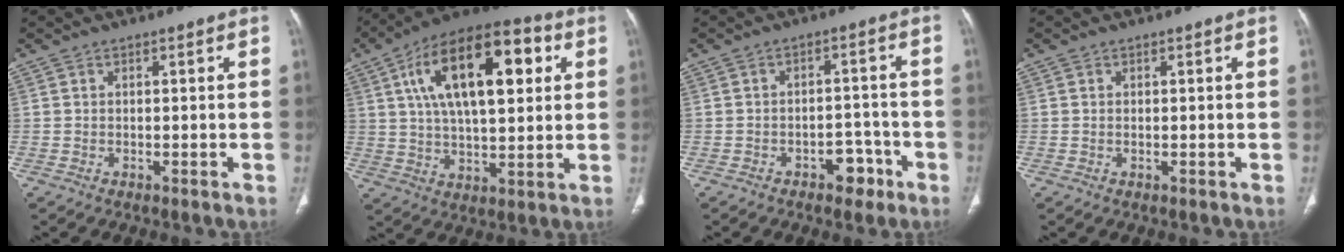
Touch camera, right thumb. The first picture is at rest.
{"total": 22.1, "force": [6.7, 10.1, 18.5], "torque": [-0.290, 0.012, 0.102]}
{"total": 5.2, "force": [-3.0, 3.2, 2.7], "torque": [-0.017, 0.032, -0.040]}
{"total": 0.0}